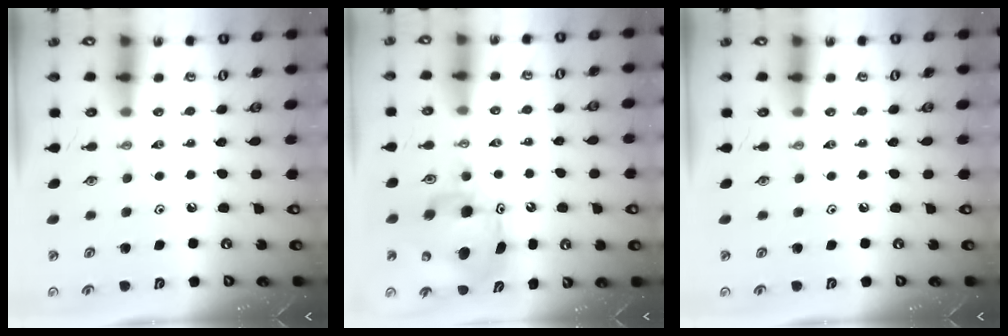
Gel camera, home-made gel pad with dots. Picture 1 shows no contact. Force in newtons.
{"total": 10.2, "press": 10.2, "slide": 0.5}
{"total": 0.0}